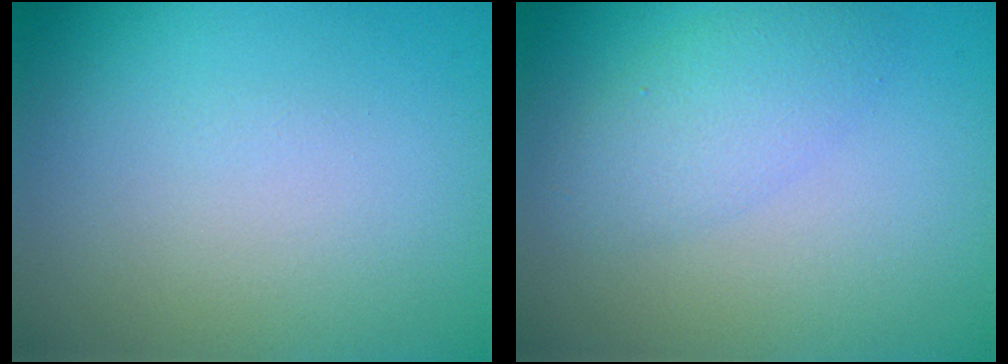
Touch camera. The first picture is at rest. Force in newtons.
{"total": 2.7, "press": 2.7, "slide": 0.0}